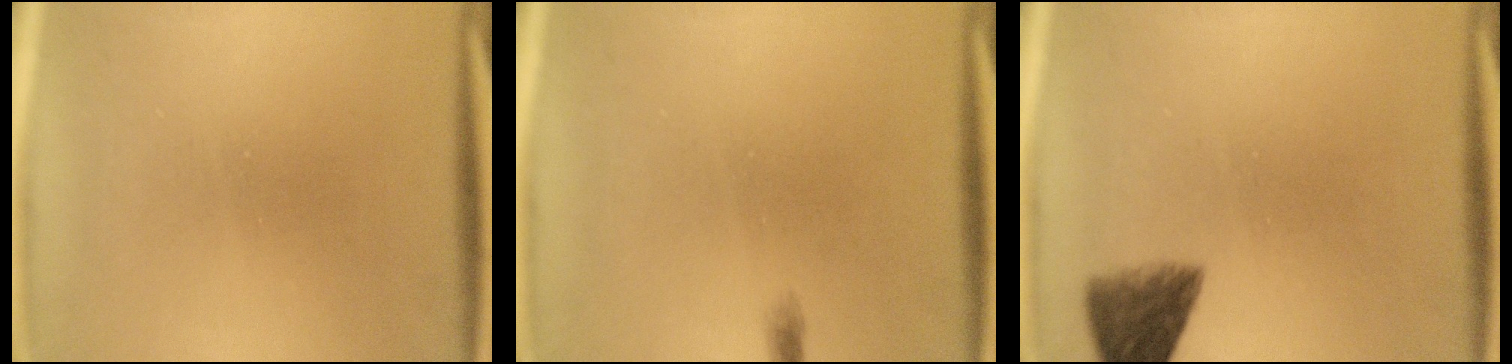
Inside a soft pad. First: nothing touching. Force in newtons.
{"total": 0.6}
{"total": 5.6}